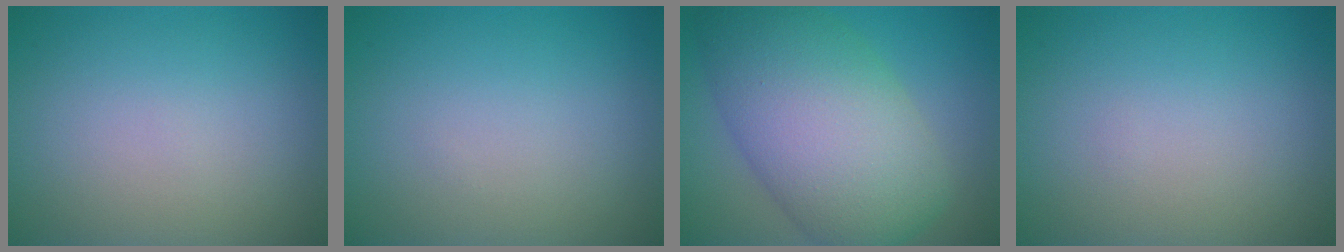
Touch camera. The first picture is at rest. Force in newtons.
{"total": 0.0}
{"total": 11.3, "press": 11.3, "slide": 0.2}
{"total": 0.0}